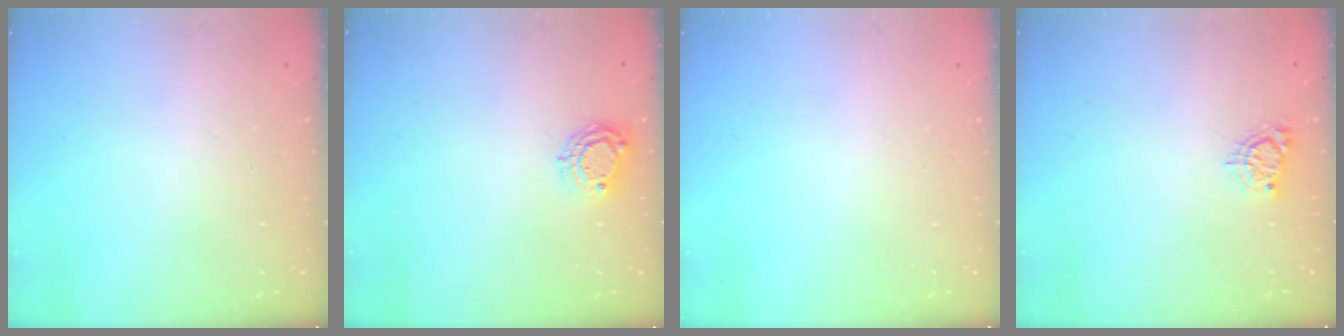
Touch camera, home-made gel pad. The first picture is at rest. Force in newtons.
{"total": 6.6, "press": 6.6, "slide": 0.1}
{"total": 0.0}
{"total": 4.9, "press": 4.8, "slide": 0.5}